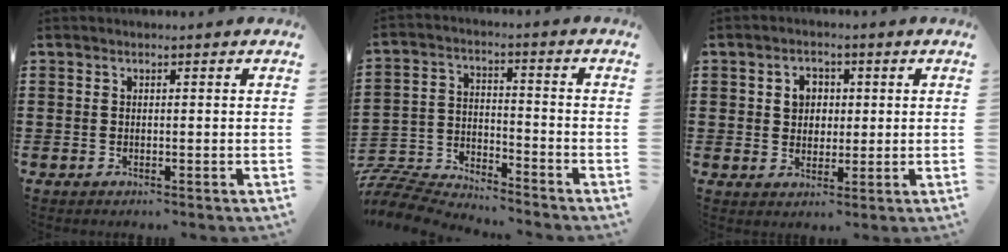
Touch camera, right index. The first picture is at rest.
{"total": 7.4, "force": [-7.3, 0.8, 0.4], "torque": [-0.028, 0.004, -0.152]}
{"total": 3.5, "force": [0.6, 3.0, 1.8], "torque": [-0.047, 0.014, 0.005]}